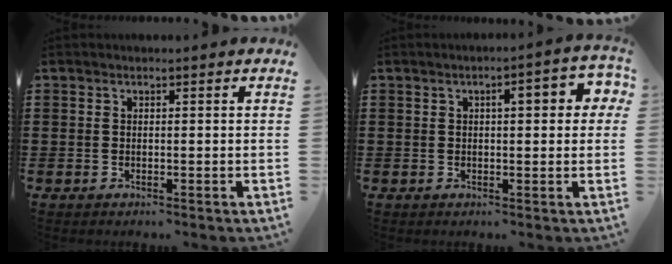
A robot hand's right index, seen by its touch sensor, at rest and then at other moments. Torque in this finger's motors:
{"motor_torque": [0.63, -0.10, 0.22, 0.05]}